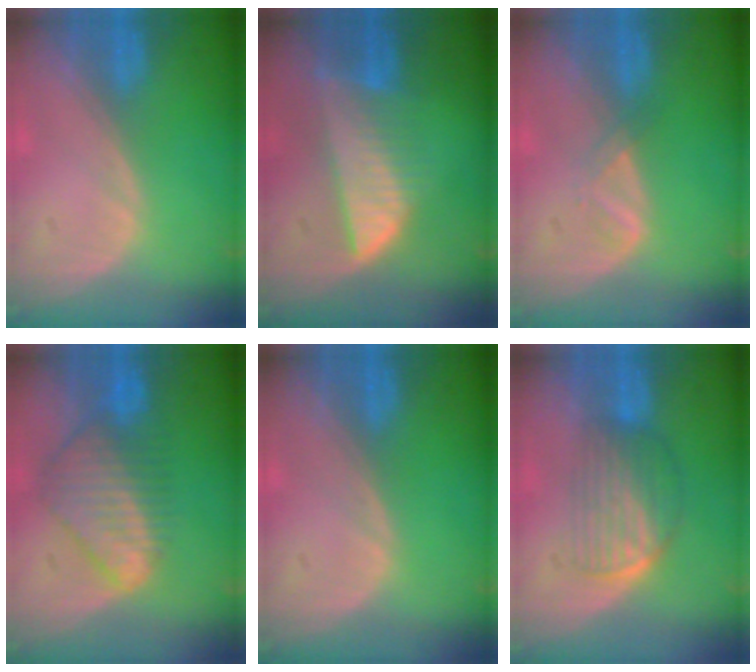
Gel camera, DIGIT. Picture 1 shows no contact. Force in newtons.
{"total": 7.5, "press": 6.8, "slide": 3.2}
{"total": 1.8, "press": 1.7, "slide": 0.3}
{"total": 8.7, "press": 7.6, "slide": 4.3}
{"total": 0.0}
{"total": 7.0, "press": 5.8, "slide": 3.8}